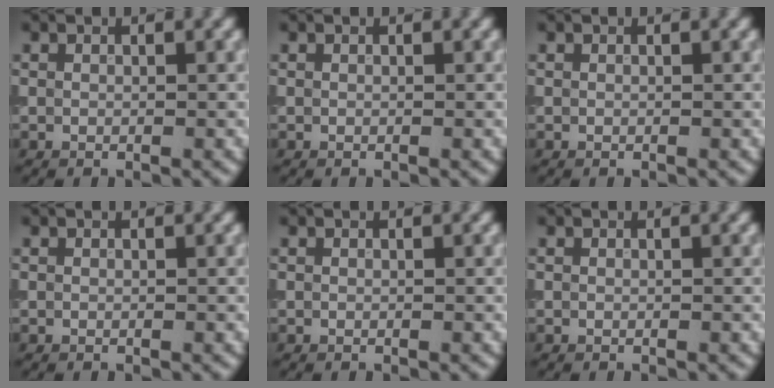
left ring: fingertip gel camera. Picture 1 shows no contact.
{"total": 0.0}
{"total": 0.0}
{"total": 0.0}
{"total": 0.0}
{"total": 0.0}